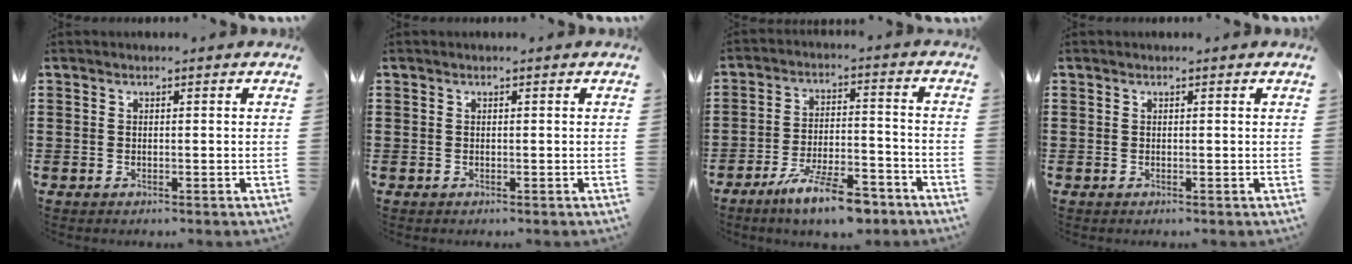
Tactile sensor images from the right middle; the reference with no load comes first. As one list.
[{"total": 0.0}, {"total": 9.4, "force": [-7.3, 1.7, 5.7], "torque": [-0.107, 0.010, -0.137]}, {"total": 0.0}]